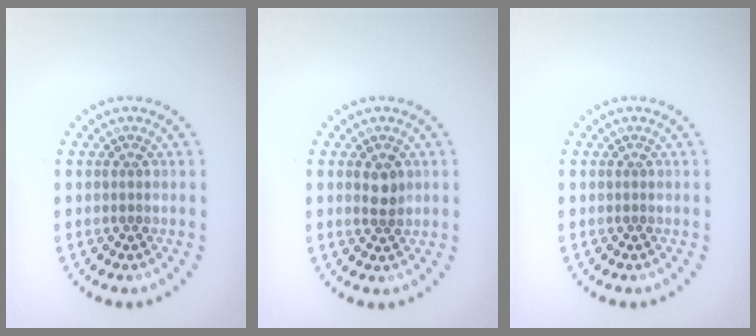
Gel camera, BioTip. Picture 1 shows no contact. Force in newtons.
{"total": 1.6, "press": 1.6, "slide": 0.4}
{"total": 0.0}